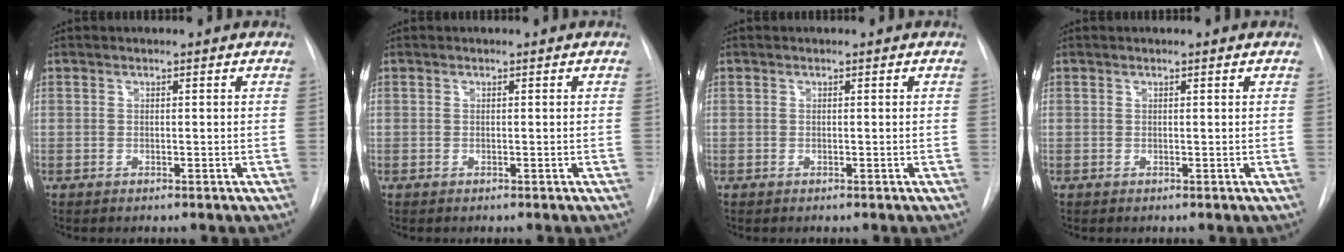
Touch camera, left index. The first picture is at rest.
{"total": 0.0}
{"total": 0.0}
{"total": 0.0}